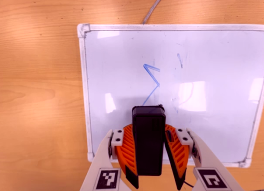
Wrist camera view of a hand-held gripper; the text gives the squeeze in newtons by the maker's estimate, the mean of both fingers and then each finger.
{"total": 9.7, "left": 8.7, "right": 10.7}